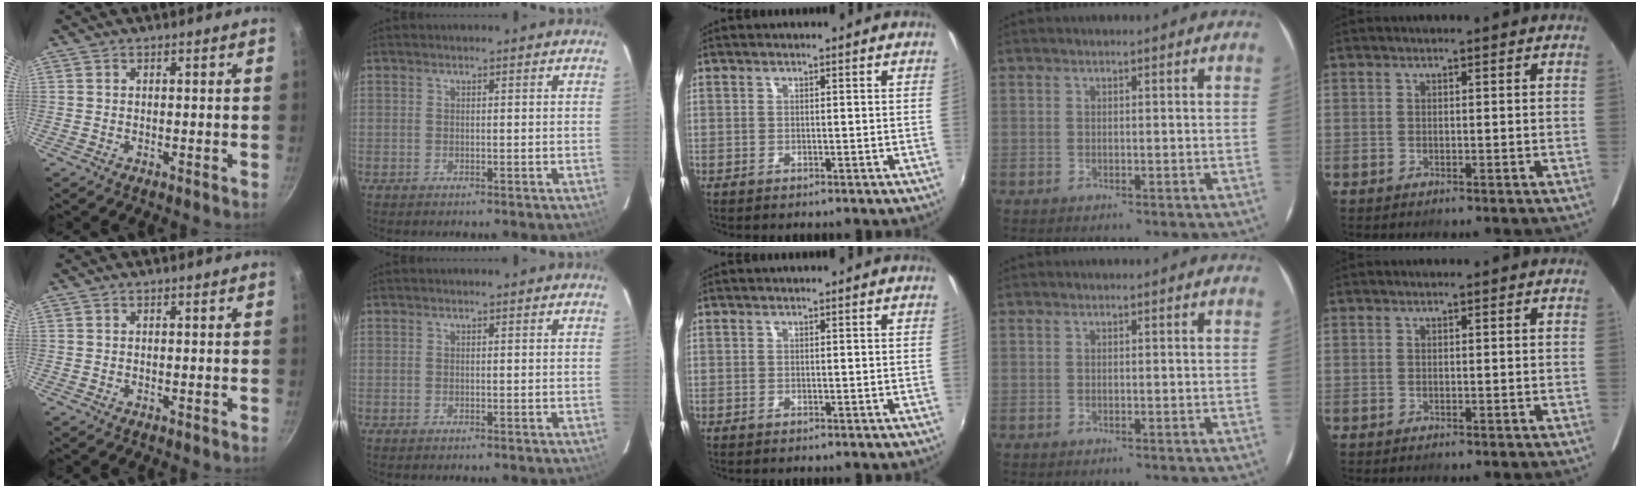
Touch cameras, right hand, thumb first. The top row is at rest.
{}